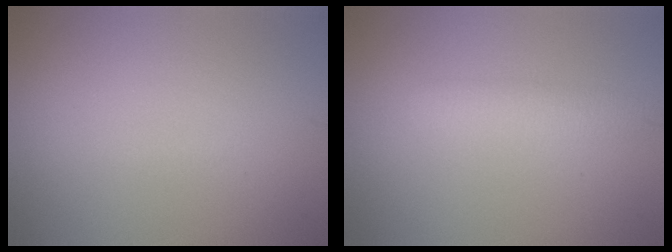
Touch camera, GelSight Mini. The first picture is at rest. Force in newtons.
{"total": 2.3, "press": 2.3, "slide": 0.1}